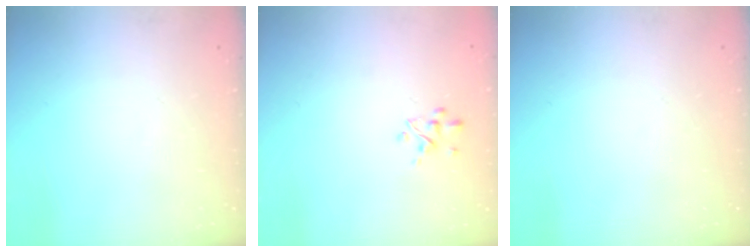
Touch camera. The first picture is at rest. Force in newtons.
{"total": 2.3, "press": 2.3, "slide": 0.6}
{"total": 0.0}